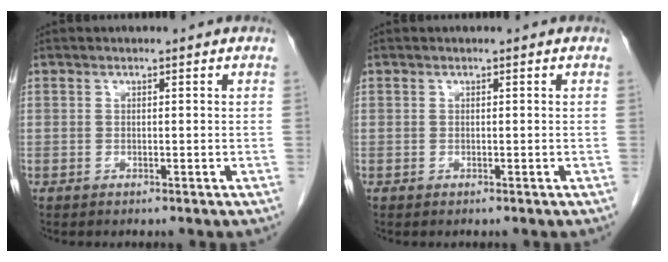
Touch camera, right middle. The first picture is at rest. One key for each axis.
{"total": 0.0}